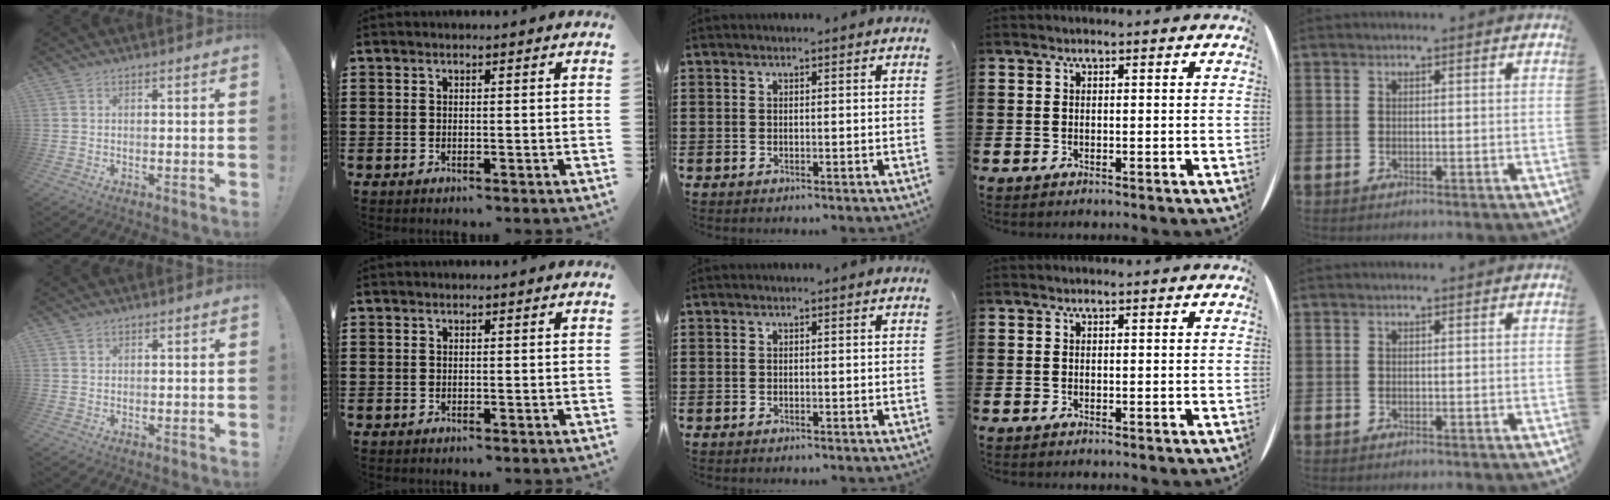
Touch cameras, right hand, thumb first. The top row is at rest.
{"thumb": {"total": 1.0, "force": [0.7, 0.7, 0.2], "torque": [0.010, -0.005, 0.010]}}